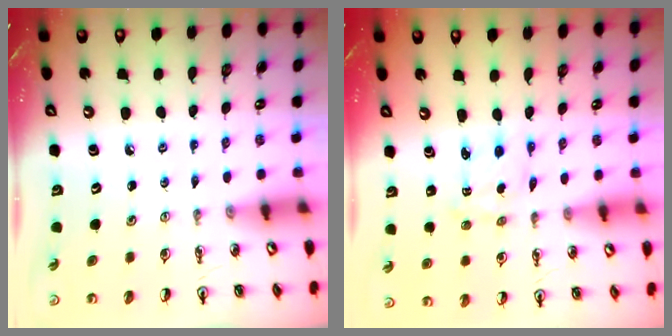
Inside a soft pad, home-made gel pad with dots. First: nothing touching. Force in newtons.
{"total": 2.1, "press": 2.0, "slide": 0.6}